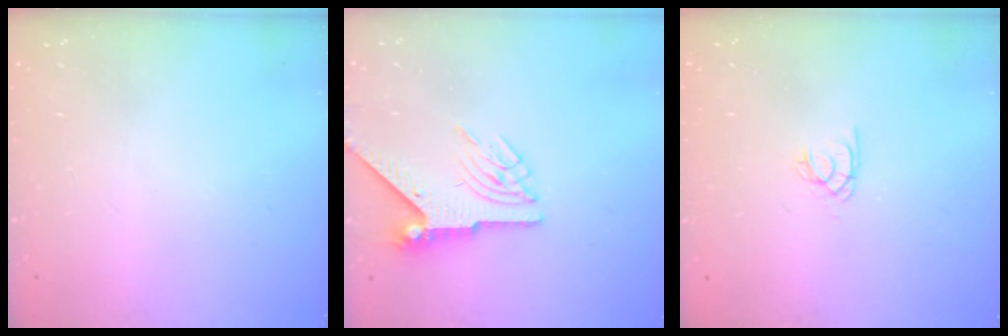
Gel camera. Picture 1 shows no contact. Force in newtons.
{"total": 6.5, "press": 6.4, "slide": 1.0}
{"total": 1.9, "press": 1.9, "slide": 0.2}